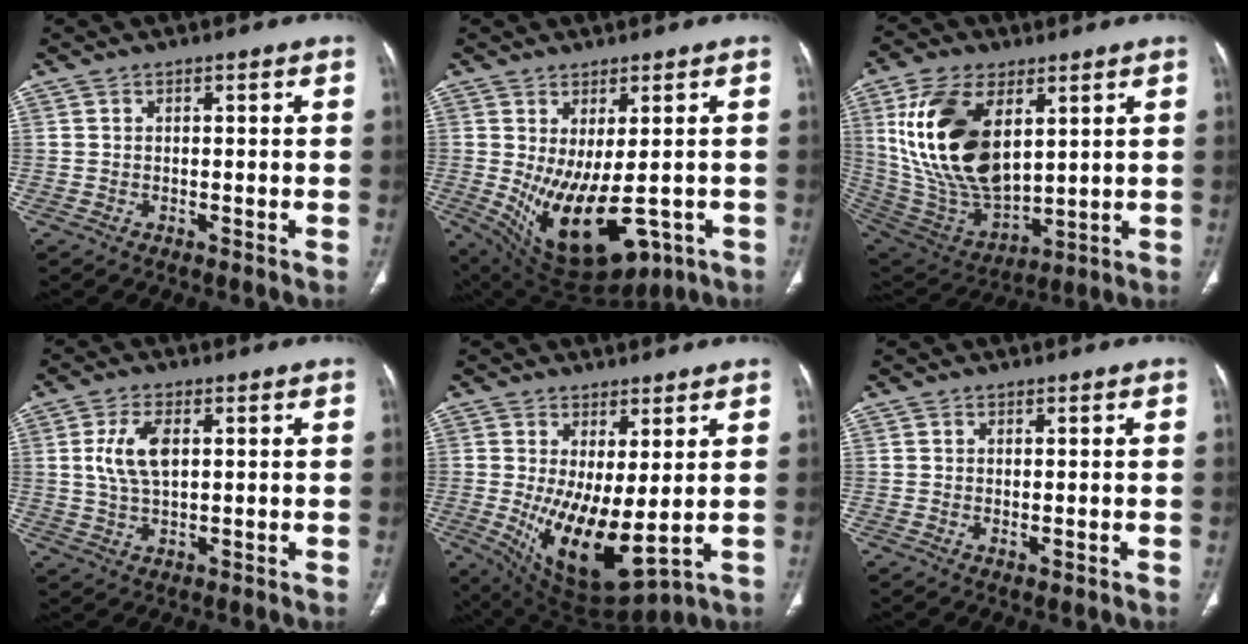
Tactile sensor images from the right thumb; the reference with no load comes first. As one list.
[{"total": 16.8, "force": [-4.2, 7.9, 14.2], "torque": [-0.233, -0.019, -0.032]}, {"total": 22.3, "force": [6.4, 12.2, 17.5], "torque": [-0.325, -0.031, 0.132]}, {"total": 7.2, "force": [1.5, 3.7, 6.0], "torque": [-0.125, -0.001, 0.031]}, {"total": 13.0, "force": [-0.2, 5.0, 11.9], "torque": [-0.207, -0.032, 0.019]}, {"total": 1.2, "force": [-0.2, 0.4, 1.1], "torque": [-0.025, -0.006, 0.000]}]